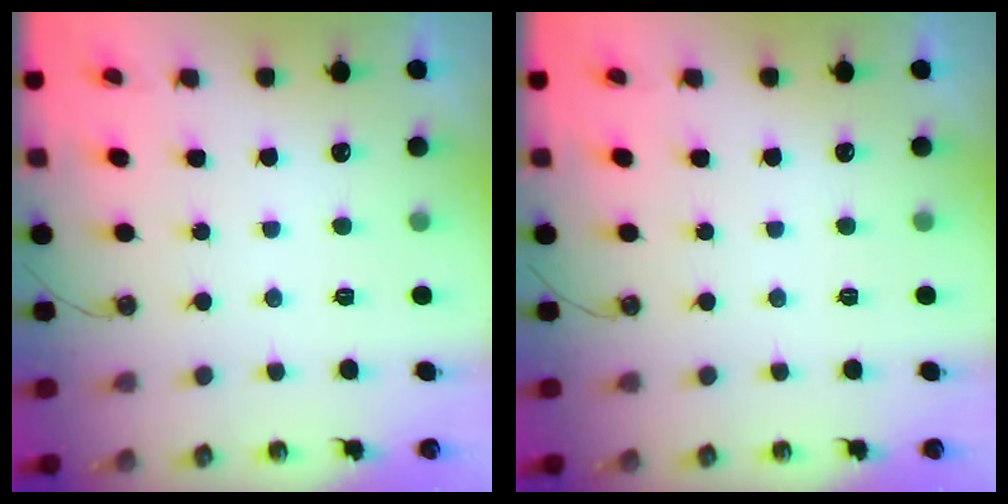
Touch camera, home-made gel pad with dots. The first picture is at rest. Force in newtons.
{"total": 0.0}